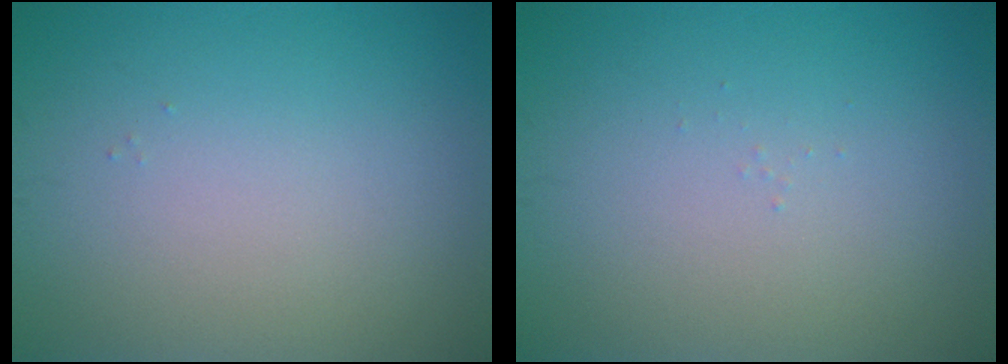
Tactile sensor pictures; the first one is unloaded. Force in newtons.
{"total": 0.0}